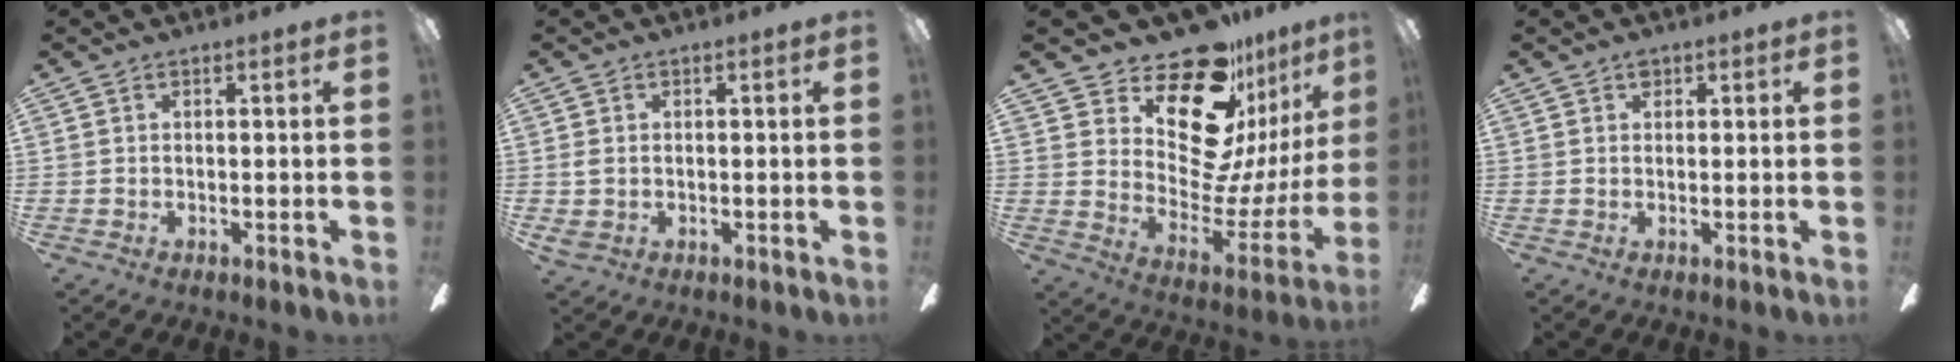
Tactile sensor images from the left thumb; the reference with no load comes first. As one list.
[{"total": 2.2, "force": [-0.3, 1.5, 1.5], "torque": [-0.029, 0.007, -0.006]}, {"total": 22.7, "force": [16.3, 10.0, 12.2], "torque": [-0.188, -0.129, 0.288]}, {"total": 1.6, "force": [0.8, 1.1, 0.7], "torque": [0.000, -0.003, 0.011]}]